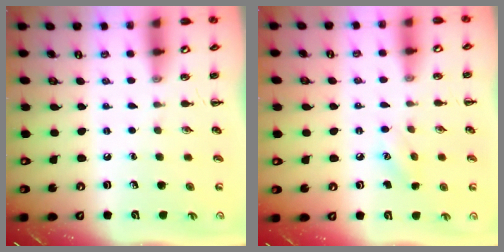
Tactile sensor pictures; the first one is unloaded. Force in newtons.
{"total": 7.0, "press": 6.7, "slide": 1.7}